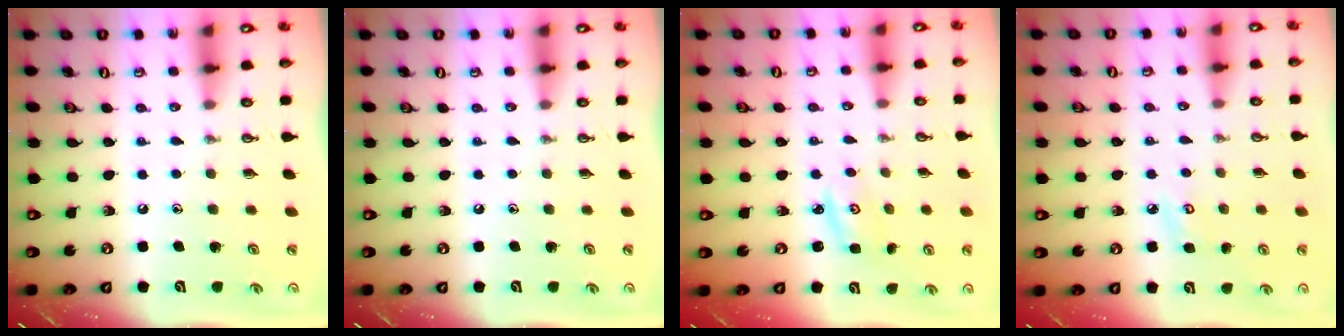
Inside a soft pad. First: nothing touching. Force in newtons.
{"total": 0.0}
{"total": 2.3, "press": 2.3, "slide": 0.2}
{"total": 5.1, "press": 5.1, "slide": 0.5}